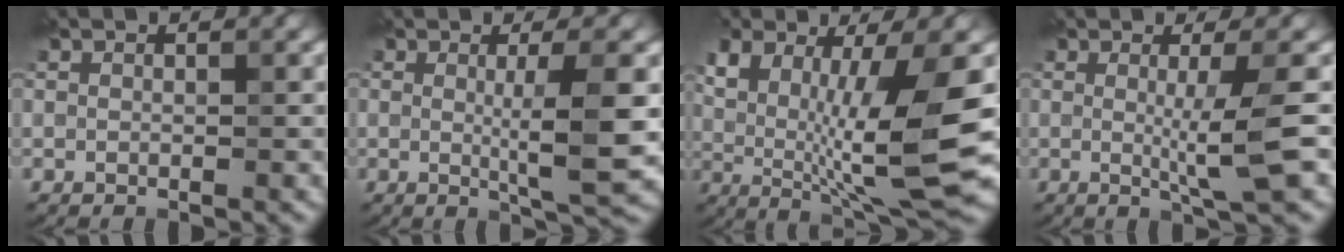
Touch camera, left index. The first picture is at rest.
{"total": 5.4, "force": [0.0, 0.8, 5.3], "torque": [-0.081, -0.007, 0.000]}
{"total": 11.8, "force": [0.8, 3.5, 11.2], "torque": [-0.206, -0.009, 0.014]}
{"total": 4.6, "force": [0.0, 0.7, 4.6], "torque": [-0.068, -0.008, -0.003]}